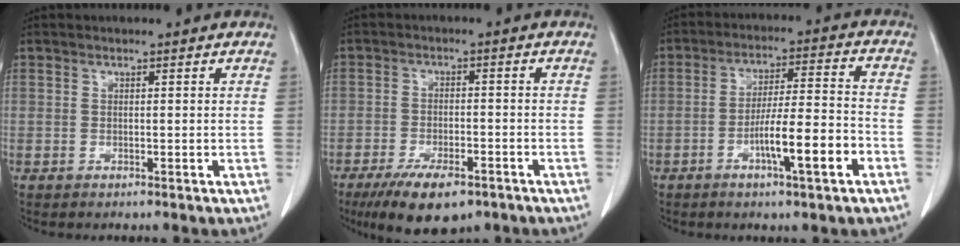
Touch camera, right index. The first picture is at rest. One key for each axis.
{"total": 9.6, "fx": -6.5, "fy": 3.6, "fz": 6.1, "tx": -0.102, "ty": -0.010, "tz": -0.104}
{"total": 10.1, "fx": -4.3, "fy": 0.6, "fz": 9.1, "tx": -0.148, "ty": 0.007, "tz": -0.068}